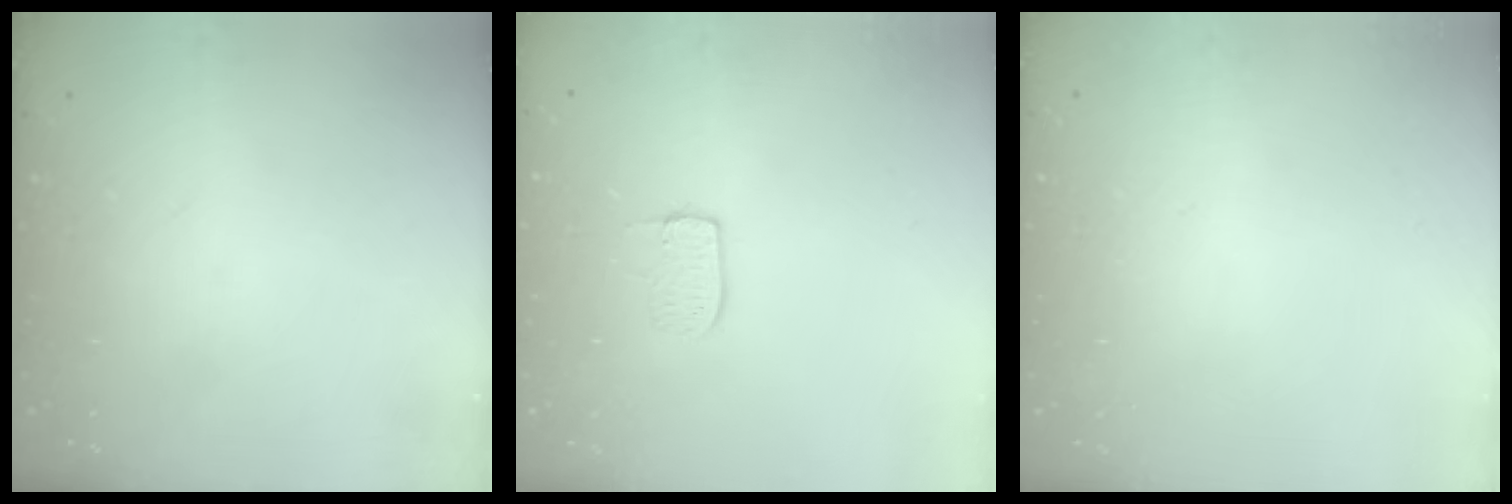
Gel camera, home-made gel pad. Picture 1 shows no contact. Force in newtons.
{"total": 6.3, "press": 6.3, "slide": 0.1}
{"total": 0.0}